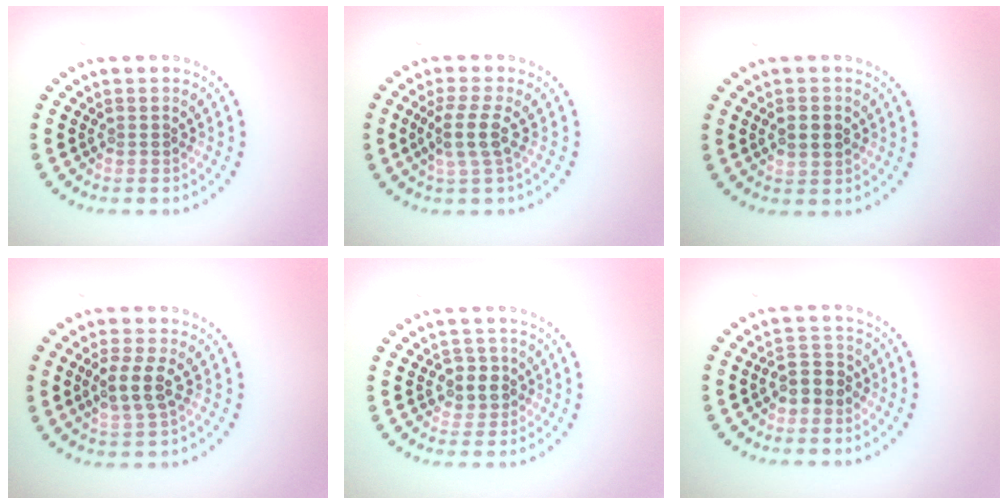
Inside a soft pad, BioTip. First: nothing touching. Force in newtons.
{"total": 2.7, "press": 2.3, "slide": 1.6}
{"total": 2.7, "press": 2.7, "slide": 0.2}
{"total": 3.2, "press": 3.1, "slide": 0.9}
{"total": 2.5, "press": 2.2, "slide": 1.1}
{"total": 2.7, "press": 2.6, "slide": 0.8}